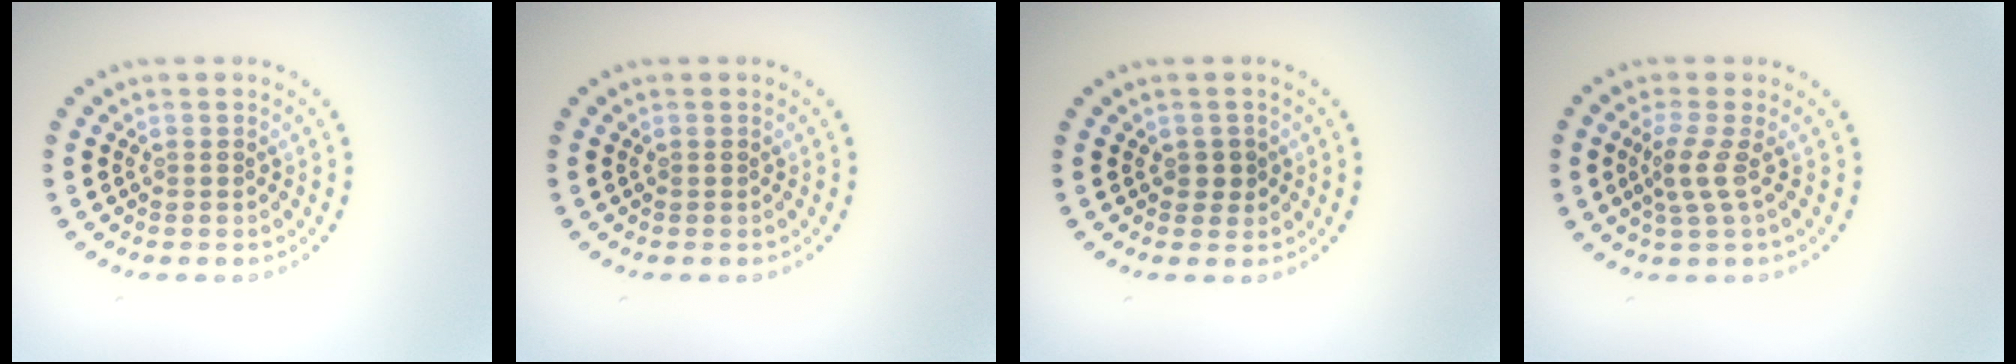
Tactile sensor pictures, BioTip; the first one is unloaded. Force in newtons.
{"total": 0.0}
{"total": 1.2, "press": 1.1, "slide": 0.4}
{"total": 2.2, "press": 1.5, "slide": 1.6}